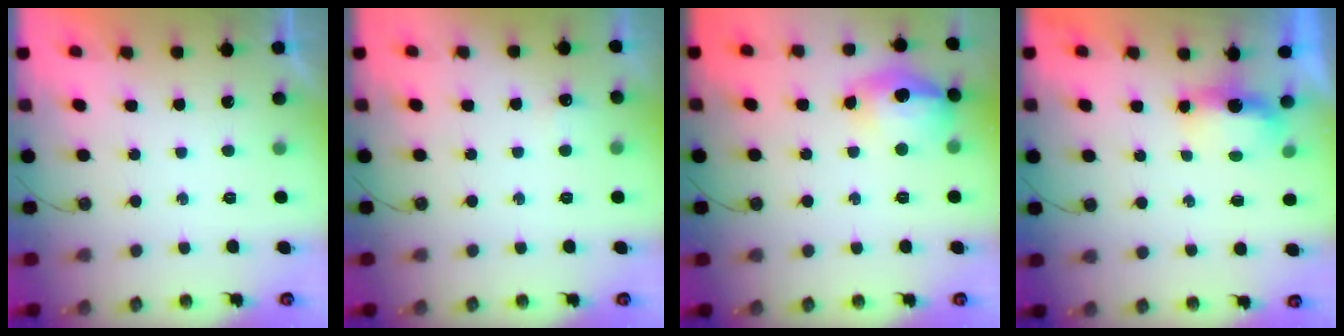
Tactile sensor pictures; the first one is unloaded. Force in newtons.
{"total": 12.6, "press": 3.9, "slide": 12.0}
{"total": 16.2, "press": 16.1, "slide": 1.4}
{"total": 5.0, "press": 4.9, "slide": 0.6}